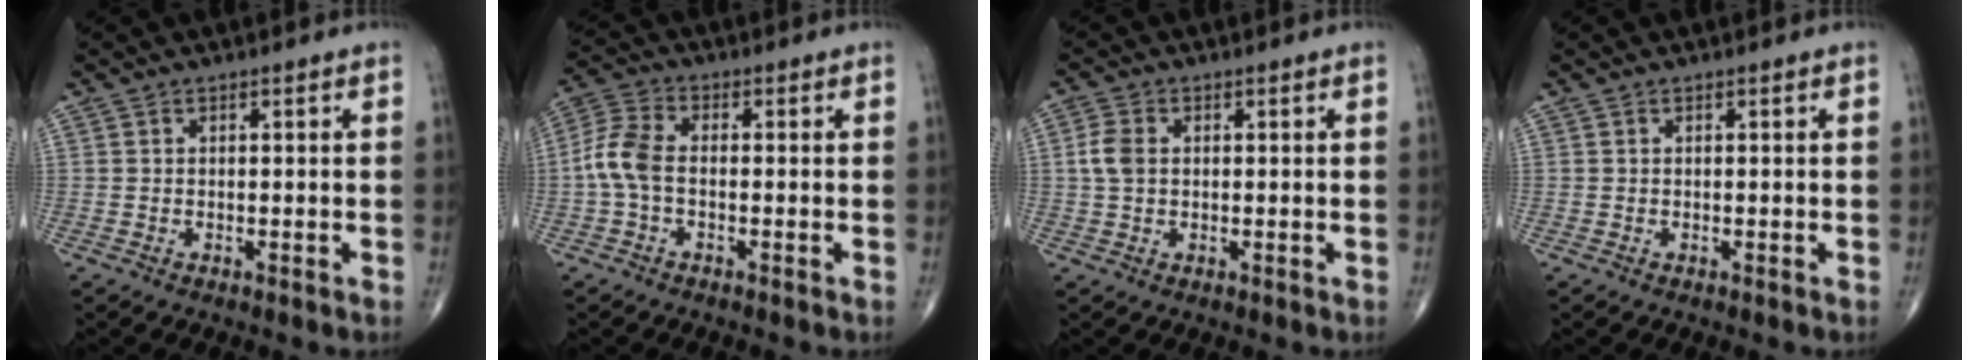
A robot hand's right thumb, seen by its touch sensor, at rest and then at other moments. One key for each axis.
{"total": 6.4, "fx": -1.0, "fy": 3.5, "fz": 5.3, "tx": -0.123, "ty": 0.018, "tz": -0.031}
{"total": 3.8, "fx": 0.4, "fy": 2.6, "fz": 2.8, "tx": -0.064, "ty": 0.006, "tz": 0.004}
{"total": 0.0}